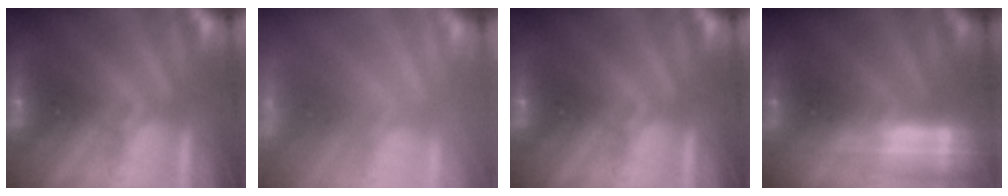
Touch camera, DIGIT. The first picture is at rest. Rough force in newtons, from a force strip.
{"total": 7.0}
{"total": 0.0}
{"total": 2.4}